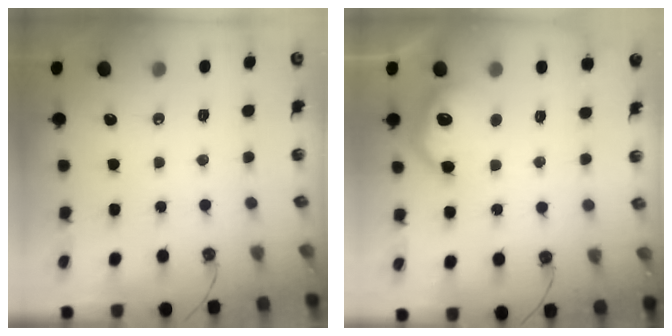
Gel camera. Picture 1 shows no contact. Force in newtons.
{"total": 9.7, "press": 9.7, "slide": 0.7}